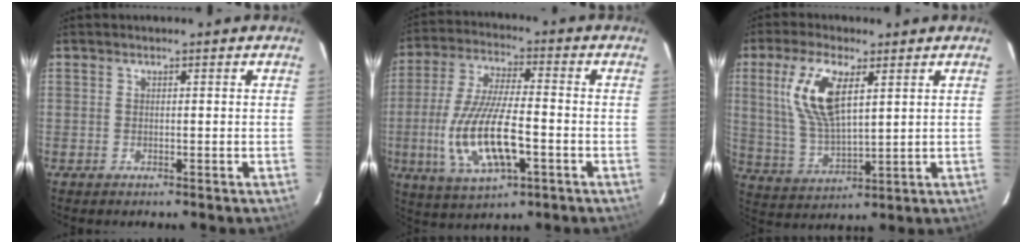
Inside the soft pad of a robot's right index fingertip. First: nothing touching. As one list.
[{"total": 16.1, "force": [-4.5, 5.4, 14.5], "torque": [-0.305, -0.014, -0.077]}, {"total": 12.6, "force": [4.6, 4.9, 10.6], "torque": [-0.214, 0.008, 0.101]}]